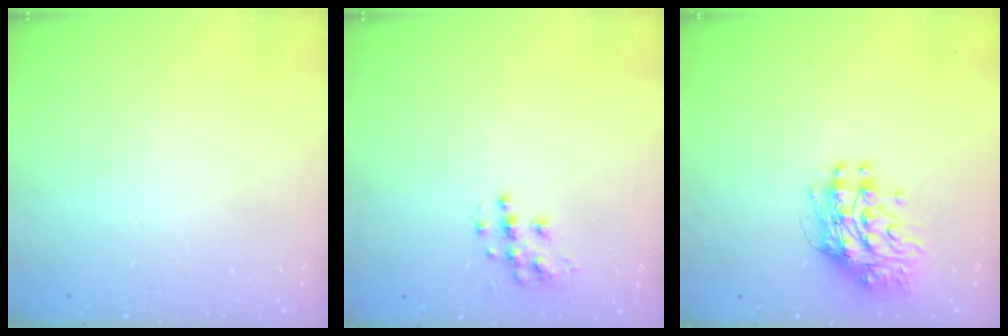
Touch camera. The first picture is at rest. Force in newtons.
{"total": 7.3, "press": 7.3, "slide": 0.2}
{"total": 10.4, "press": 10.4, "slide": 0.9}